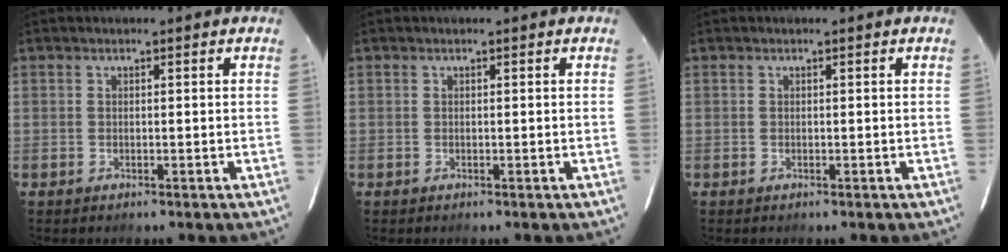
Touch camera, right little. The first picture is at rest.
{"total": 0.0}
{"total": 0.0}